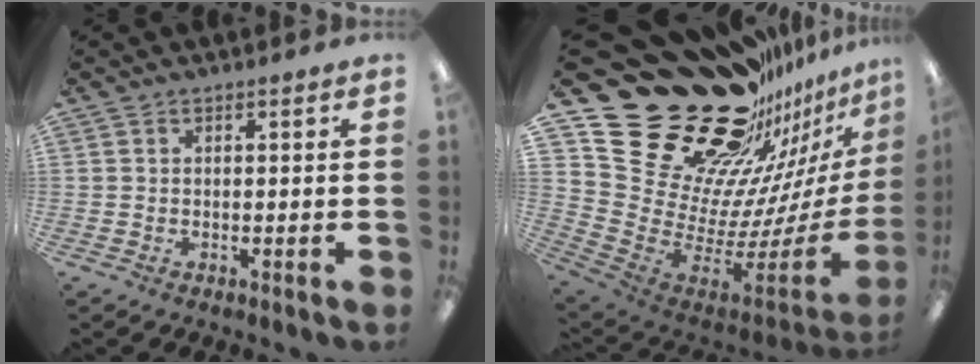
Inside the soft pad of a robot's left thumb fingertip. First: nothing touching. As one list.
[{"total": 33.8, "force": [23.6, 17.5, 16.7], "torque": [-0.212, -0.212, 0.494]}]